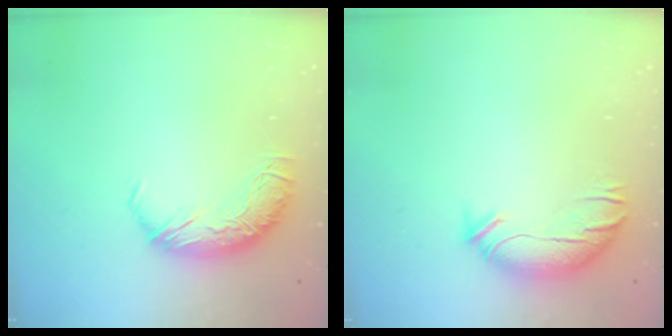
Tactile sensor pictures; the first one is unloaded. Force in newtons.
{"total": 2.7, "press": 2.1, "slide": 1.7}